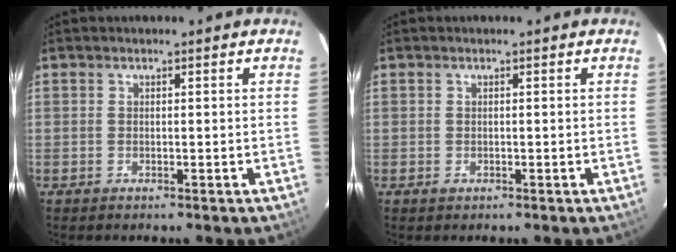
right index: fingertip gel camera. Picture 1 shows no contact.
{"total": 0.6, "force": [-0.3, 0.6, 0.1], "torque": [0.001, -0.002, -0.004]}